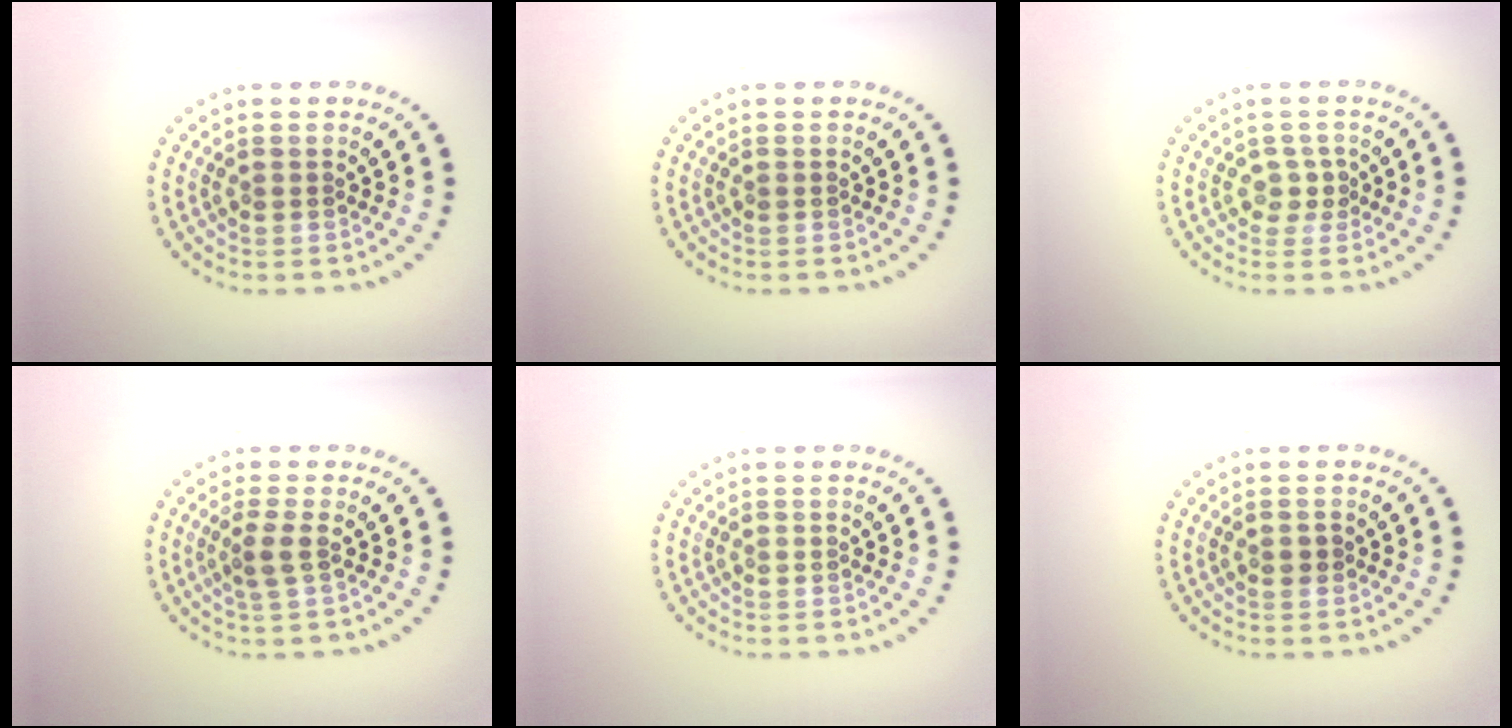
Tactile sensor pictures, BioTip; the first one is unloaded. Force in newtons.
{"total": 0.0}
{"total": 1.5, "press": 1.2, "slide": 0.9}
{"total": 1.6, "press": 1.3, "slide": 1.0}
{"total": 0.0}
{"total": 0.8, "press": 0.8, "slide": 0.1}